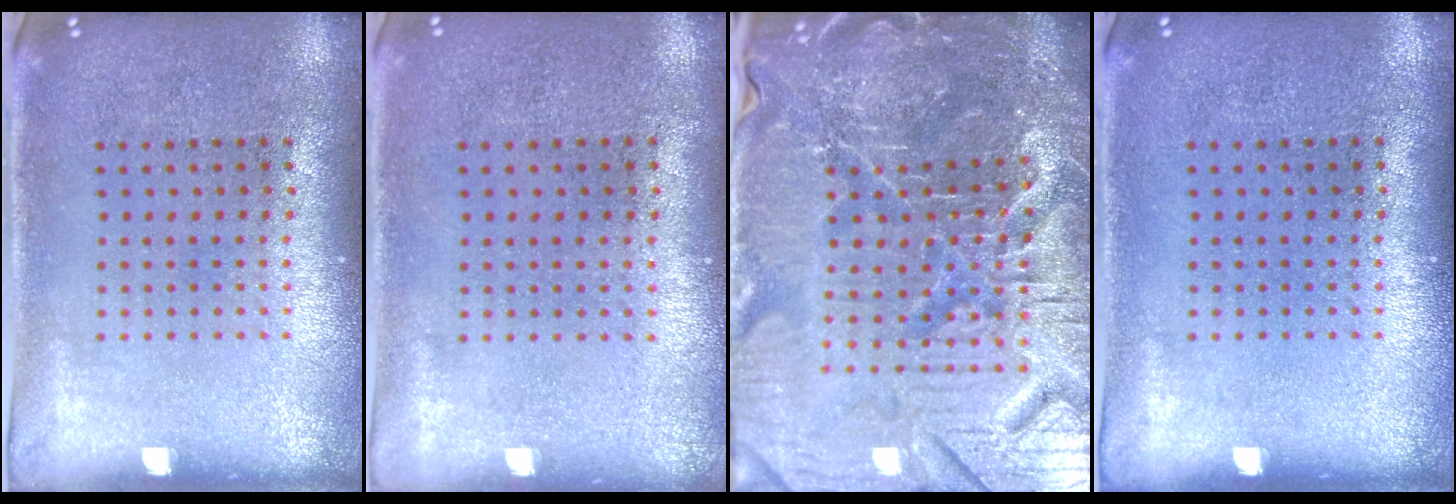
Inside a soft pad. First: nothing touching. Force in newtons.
{"total": 0.0}
{"total": 6.6, "press": 6.0, "slide": 2.8}
{"total": 0.0}